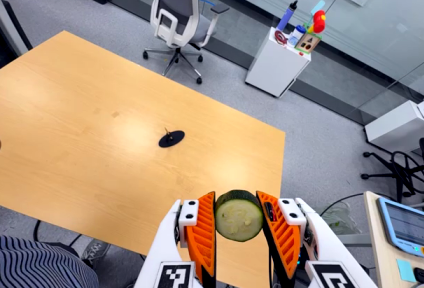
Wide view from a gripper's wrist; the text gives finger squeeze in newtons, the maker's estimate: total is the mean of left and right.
{"total": 9.2, "left": 8.3, "right": 10.1}